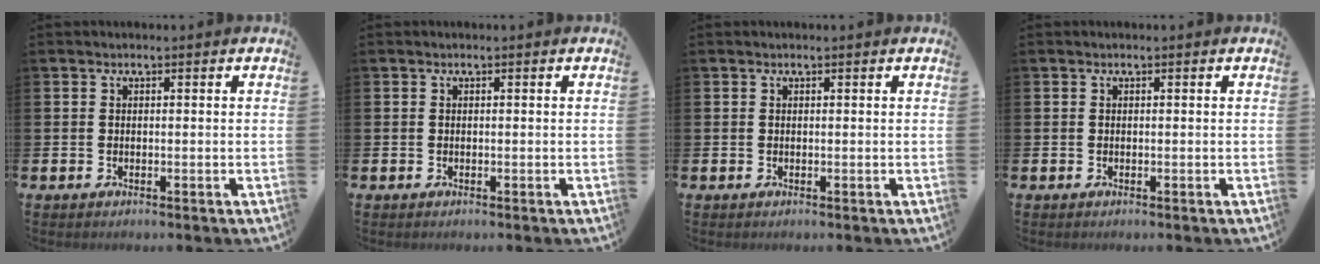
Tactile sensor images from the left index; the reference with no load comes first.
{"total": 0.0}
{"total": 0.0}
{"total": 0.0}